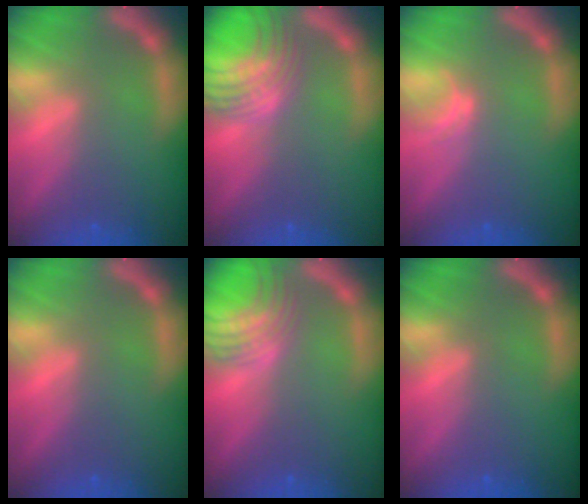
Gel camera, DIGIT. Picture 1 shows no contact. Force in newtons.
{"total": 9.5}
{"total": 1.0}
{"total": 0.0}
{"total": 7.0}
{"total": 0.0}